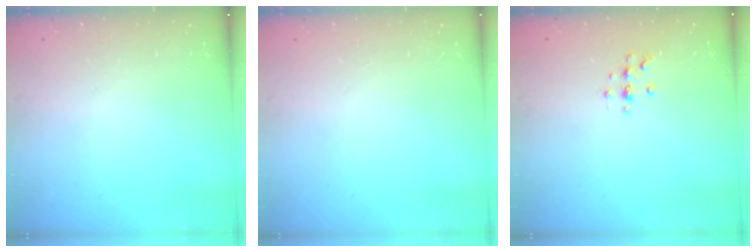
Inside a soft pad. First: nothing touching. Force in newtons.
{"total": 0.0}
{"total": 4.1, "press": 4.1, "slide": 0.4}